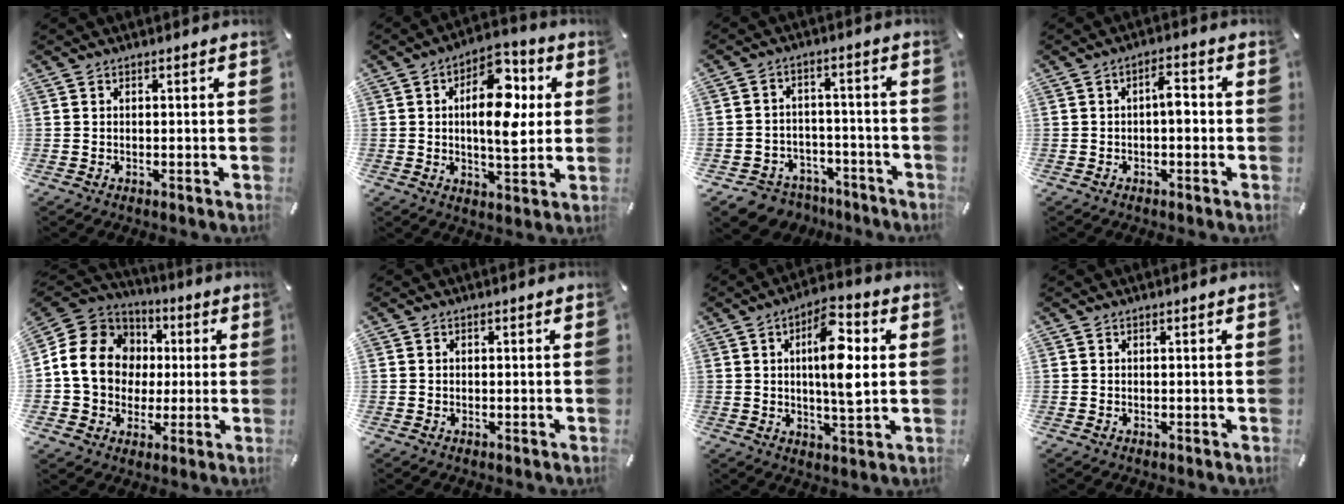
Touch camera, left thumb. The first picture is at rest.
{"total": 13.7, "force": [2.6, 7.5, 11.1], "torque": [-0.154, -0.008, 0.038]}
{"total": 6.6, "force": [-4.5, 4.7, 1.4], "torque": [-0.029, 0.026, -0.084]}
{"total": 4.4, "force": [-0.6, 2.1, 3.8], "torque": [-0.062, 0.011, -0.014]}
{"total": 16.3, "force": [-0.2, 14.7, 7.0], "torque": [-0.132, 0.021, 0.000]}
{"total": 0.6, "force": [-0.1, 0.5, 0.3], "torque": [-0.006, 0.003, -0.003]}
{"total": 12.3, "force": [2.5, 4.4, 11.2], "torque": [-0.191, -0.007, 0.035]}
{"total": 0.0}